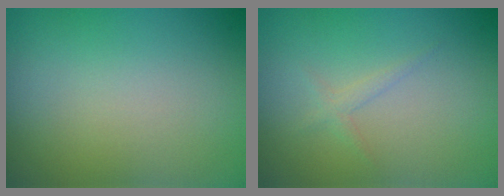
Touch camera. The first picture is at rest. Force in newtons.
{"total": 0.9, "press": 0.9, "slide": 0.1}